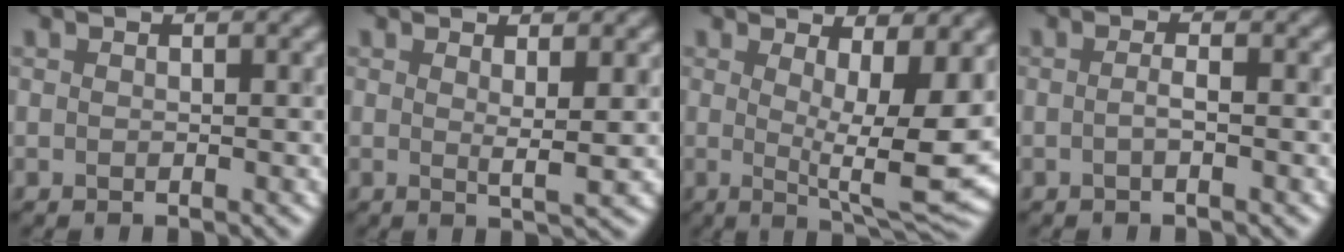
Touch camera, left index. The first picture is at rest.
{"total": 2.0, "force": [0.5, 0.2, 2.0], "torque": [-0.028, -0.002, 0.012]}
{"total": 9.6, "force": [0.5, 2.5, 9.3], "torque": [-0.124, -0.011, 0.015]}
{"total": 0.8, "force": [-0.3, 0.2, 0.8], "torque": [-0.009, 0.006, -0.004]}